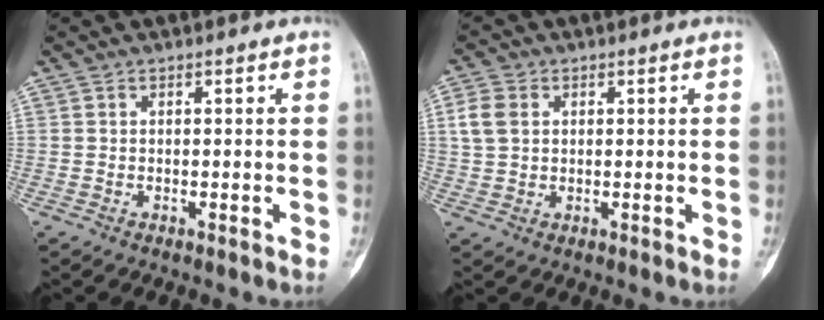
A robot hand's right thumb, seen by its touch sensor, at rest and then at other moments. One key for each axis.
{"total": 5.2, "fx": 1.4, "fy": 3.9, "fz": 3.2, "tx": -0.064, "ty": 0.005, "tz": 0.028}